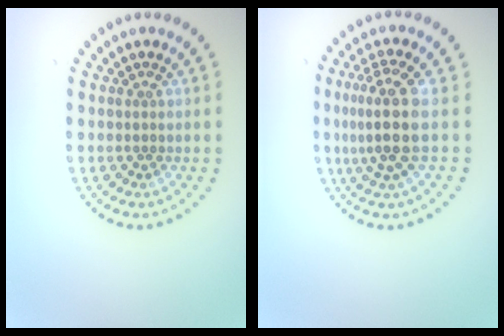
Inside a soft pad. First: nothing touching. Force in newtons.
{"total": 4.3, "press": 3.6, "slide": 2.3}